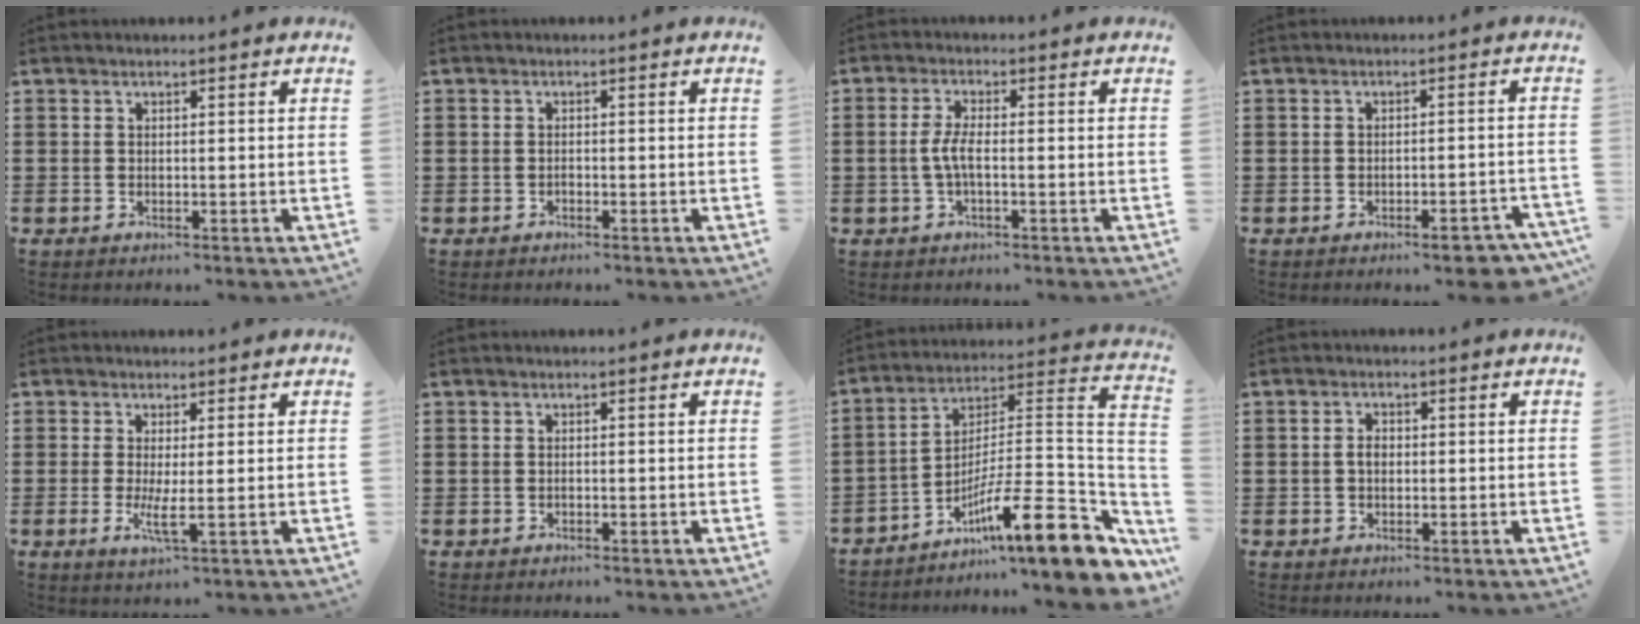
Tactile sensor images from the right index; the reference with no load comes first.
{"total": 0.5, "force": [-0.4, 0.2, 0.2], "torque": [-0.003, 0.000, -0.009]}
{"total": 3.5, "force": [-0.7, 0.7, 3.4], "torque": [-0.083, -0.006, -0.022]}
{"total": 3.9, "force": [-3.0, 0.5, 2.5], "torque": [-0.036, -0.002, -0.052]}
{"total": 3.4, "force": [-0.3, 0.1, 3.4], "torque": [-0.070, -0.012, -0.008]}
{"total": 0.0}
{"total": 14.5, "force": [-8.4, 2.8, 11.5], "torque": [-0.167, -0.001, -0.148]}
{"total": 1.8, "force": [-0.1, 1.1, 1.4], "torque": [-0.027, 0.005, -0.003]}